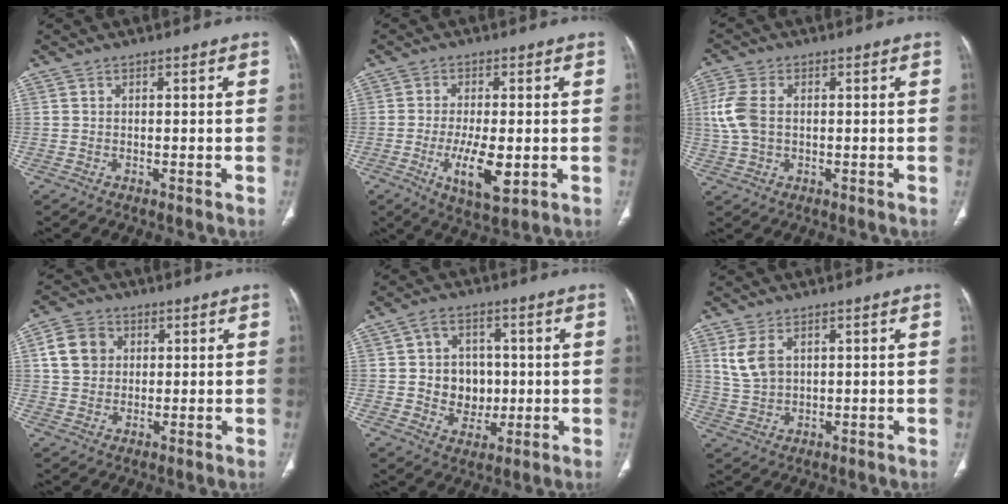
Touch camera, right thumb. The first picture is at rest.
{"total": 9.2, "force": [-2.1, 3.4, 8.3], "torque": [-0.145, -0.017, -0.033]}
{"total": 6.8, "force": [0.6, 4.4, 5.2], "torque": [-0.131, 0.010, 0.012]}
{"total": 7.6, "force": [2.0, 6.4, 3.7], "torque": [-0.045, 0.001, 0.034]}
{"total": 9.0, "force": [0.1, 7.7, 4.7], "torque": [-0.031, 0.005, 0.007]}
{"total": 5.6, "force": [2.3, 3.3, 3.9], "torque": [-0.079, -0.006, 0.056]}